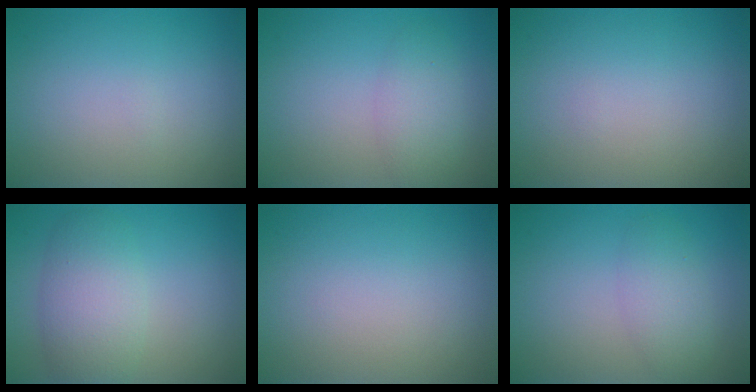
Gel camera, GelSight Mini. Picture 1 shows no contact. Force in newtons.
{"total": 1.8, "press": 1.8, "slide": 0.2}
{"total": 0.0}
{"total": 4.9, "press": 4.9, "slide": 0.1}
{"total": 0.0}
{"total": 2.5, "press": 2.5, "slide": 0.1}